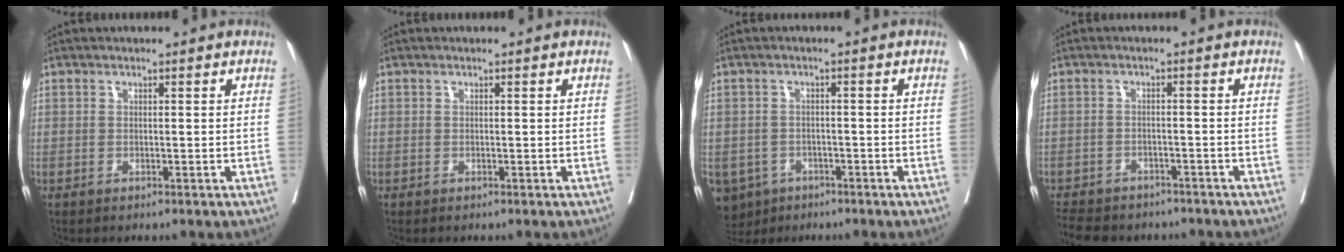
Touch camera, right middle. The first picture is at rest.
{"total": 0.0}
{"total": 6.7, "force": [-4.1, 5.2, 1.4], "torque": [-0.030, 0.001, -0.061]}
{"total": 12.2, "force": [-10.3, 4.8, 4.4], "torque": [-0.098, -0.006, -0.135]}